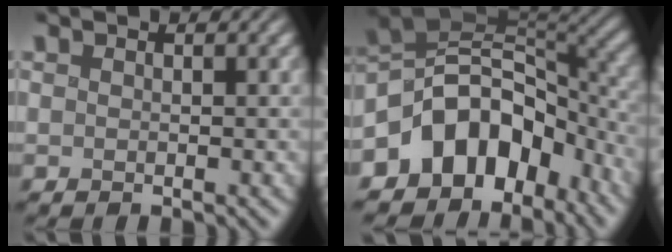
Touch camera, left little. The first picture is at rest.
{"total": 9.2, "force": [-5.2, 6.4, 4.1], "torque": [-0.054, 0.019, -0.117]}